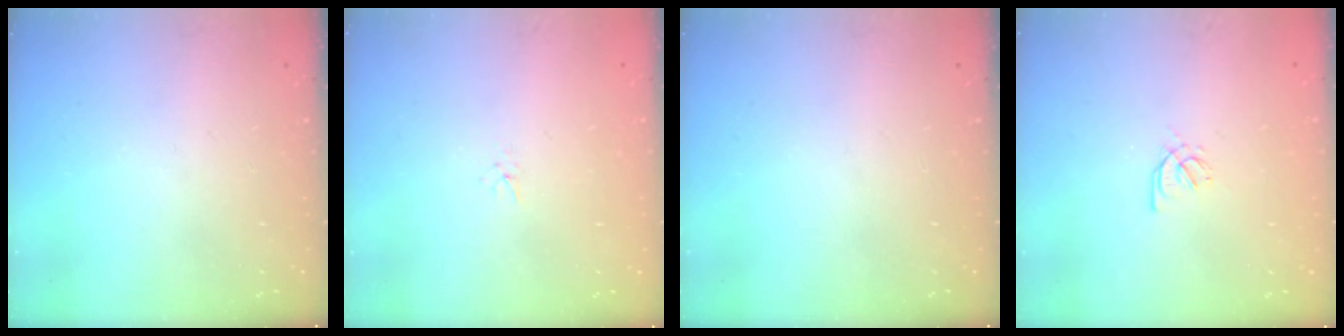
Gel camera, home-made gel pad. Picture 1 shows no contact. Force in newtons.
{"total": 1.6, "press": 1.6, "slide": 0.2}
{"total": 0.0}
{"total": 2.1, "press": 2.0, "slide": 0.7}